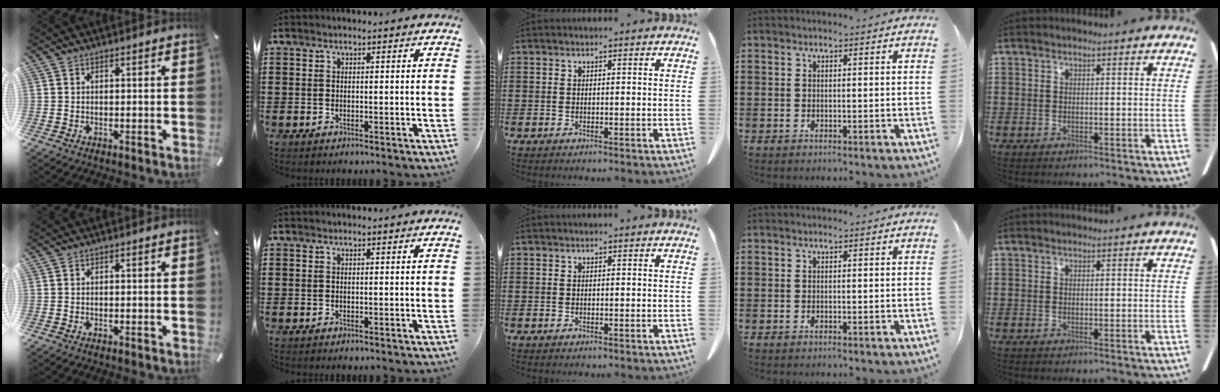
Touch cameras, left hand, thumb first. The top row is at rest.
{}